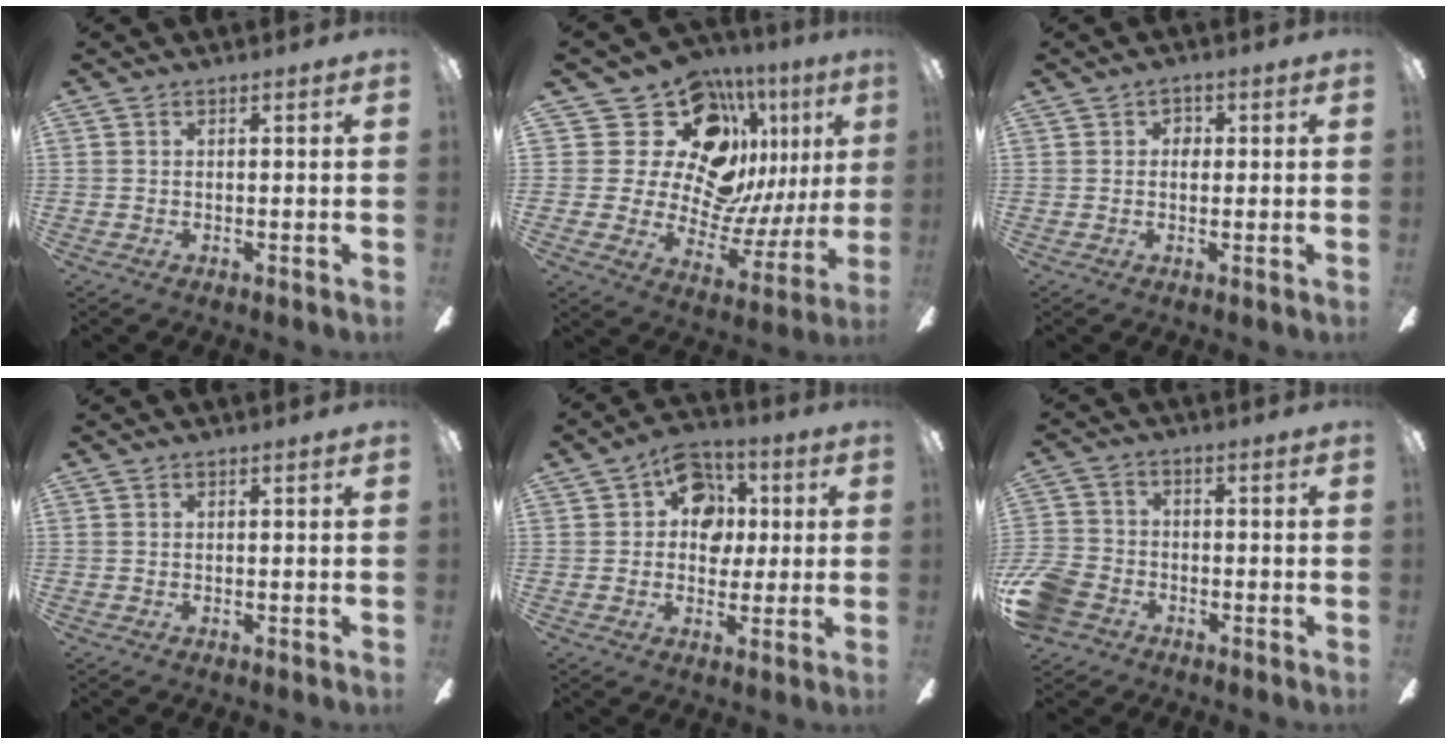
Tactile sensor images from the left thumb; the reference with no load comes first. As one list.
[{"total": 22.1, "force": [11.6, 14.0, 12.5], "torque": [-0.223, -0.081, 0.224]}, {"total": 2.5, "force": [0.0, 2.0, 1.4], "torque": [-0.010, 0.002, -0.006]}, {"total": 0.0}, {"total": 11.6, "force": [2.7, 9.4, 6.3], "torque": [-0.081, 0.008, 0.050]}, {"total": 8.7, "force": [-4.7, 6.2, 3.7], "torque": [-0.096, 0.033, -0.092]}]